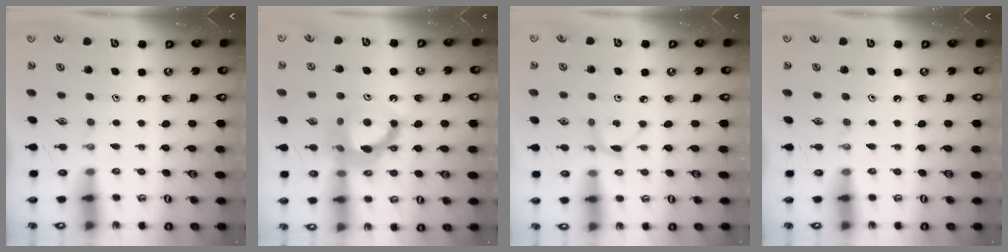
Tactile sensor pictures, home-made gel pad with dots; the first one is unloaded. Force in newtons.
{"total": 12.5, "press": 12.4, "slide": 1.4}
{"total": 3.1, "press": 3.0, "slide": 0.5}
{"total": 0.0}